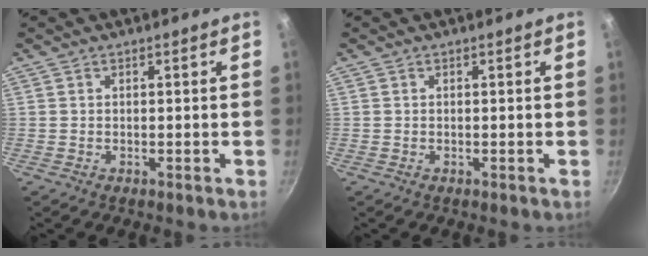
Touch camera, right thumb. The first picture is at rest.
{"total": 0.0}